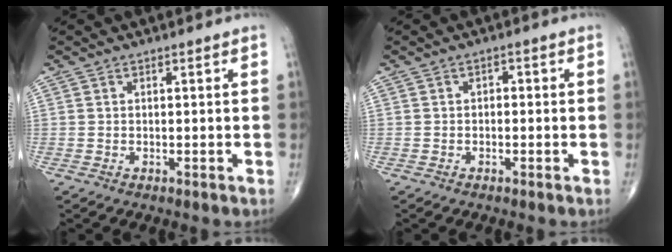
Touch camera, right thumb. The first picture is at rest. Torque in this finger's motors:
{"motor_torque": [-0.17, 0.05, 0.07, 0.27, 0.04]}